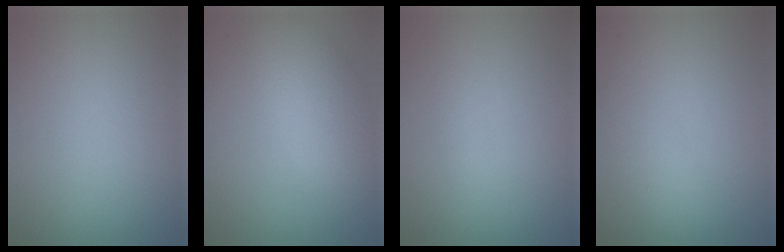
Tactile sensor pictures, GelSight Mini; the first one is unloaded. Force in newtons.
{"total": 5.6, "press": 5.6, "slide": 0.3}
{"total": 0.6, "press": 0.6, "slide": 0.0}
{"total": 2.2, "press": 2.2, "slide": 0.0}